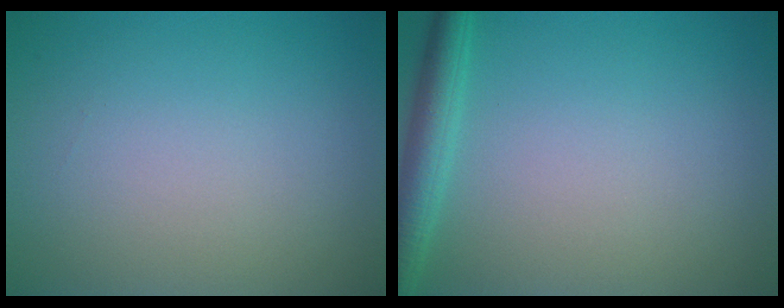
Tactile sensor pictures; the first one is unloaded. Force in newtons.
{"total": 3.0, "press": 3.0, "slide": 0.2}